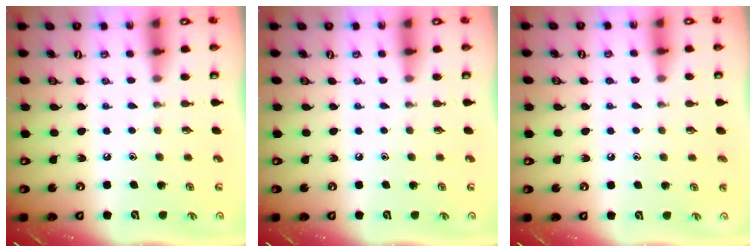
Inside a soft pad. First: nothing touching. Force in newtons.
{"total": 0.0}
{"total": 1.7, "press": 1.7, "slide": 0.2}